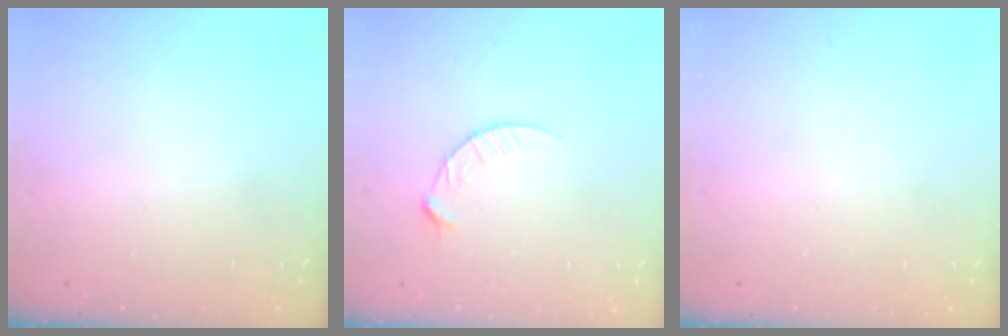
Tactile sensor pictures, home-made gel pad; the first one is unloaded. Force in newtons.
{"total": 6.6, "press": 6.6, "slide": 0.7}
{"total": 0.0}